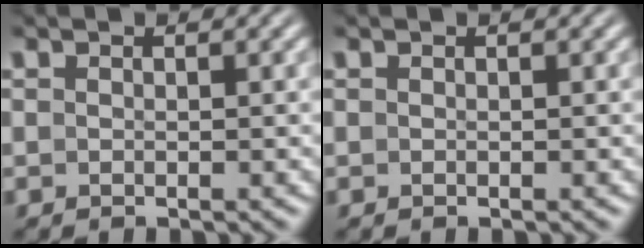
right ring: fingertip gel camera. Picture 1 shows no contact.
{"total": 0.0}